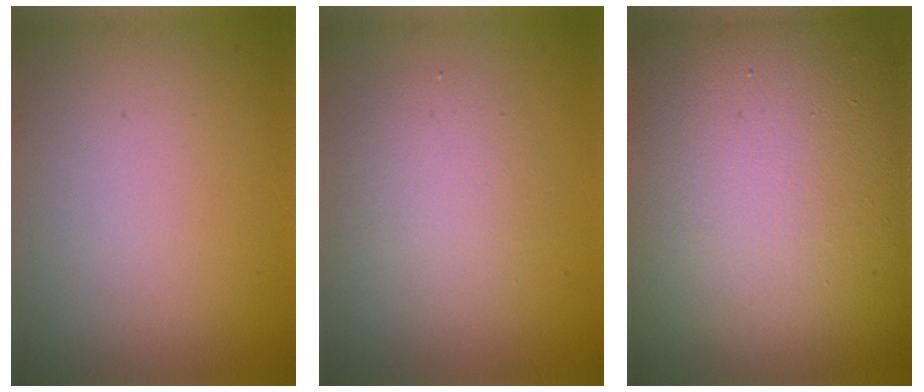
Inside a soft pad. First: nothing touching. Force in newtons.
{"total": 2.8, "press": 2.8, "slide": 0.2}
{"total": 21.2, "press": 21.1, "slide": 1.4}